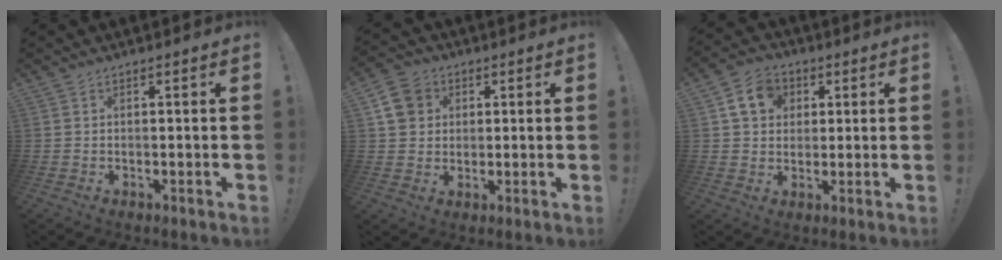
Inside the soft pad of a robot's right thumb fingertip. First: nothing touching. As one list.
[{"total": 8.7, "force": [2.8, 7.7, 3.1], "torque": [-0.046, 0.000, 0.060]}, {"total": 9.9, "force": [3.5, 8.2, 4.3], "torque": [-0.064, -0.002, 0.071]}]